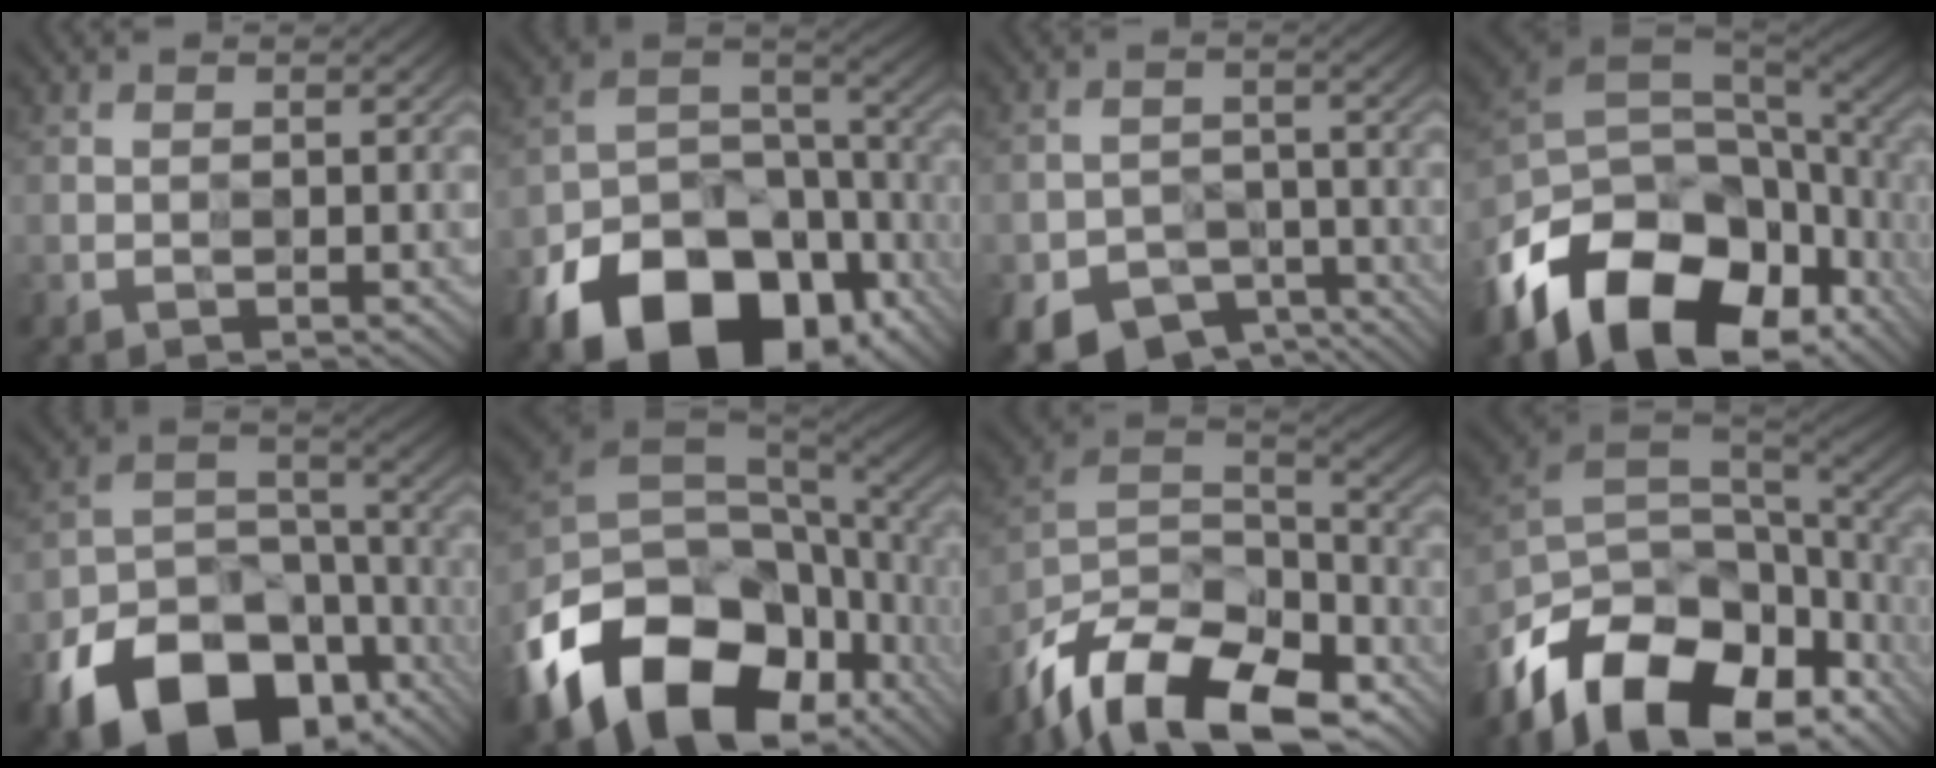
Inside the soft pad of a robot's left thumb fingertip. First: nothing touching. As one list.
[{"total": 16.6, "force": [-11.0, 9.7, 7.6], "torque": [-0.138, -0.042, -0.192]}, {"total": 6.3, "force": [-5.1, 3.6, 1.0], "torque": [-0.010, -0.011, -0.089]}, {"total": 17.2, "force": [-9.3, 10.7, 9.8], "torque": [-0.230, -0.038, -0.144]}, {"total": 16.6, "force": [-11.0, 10.0, 7.4], "torque": [-0.146, -0.045, -0.191]}, {"total": 17.6, "force": [-8.5, 12.3, 9.2], "torque": [-0.237, -0.044, -0.135]}, {"total": 16.5, "force": [-12.7, 7.2, 7.6], "torque": [-0.193, -0.031, -0.213]}, {"total": 16.9, "force": [-10.8, 9.2, 9.2], "torque": [-0.222, -0.037, -0.169]}]